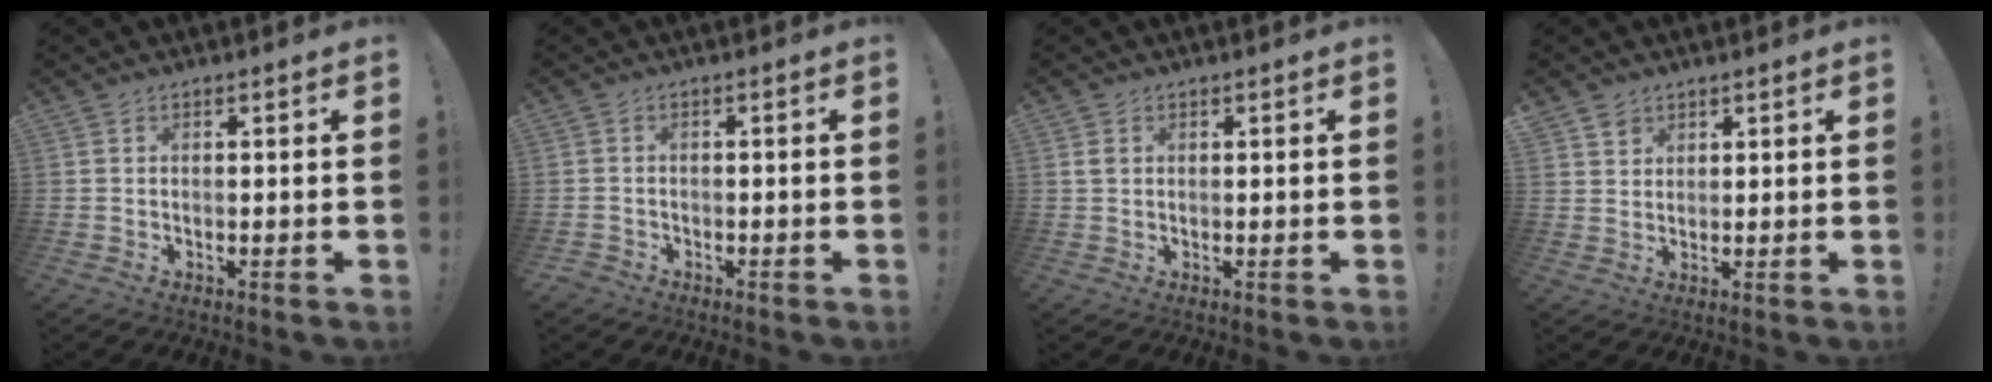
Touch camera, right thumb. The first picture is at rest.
{"total": 1.7, "force": [-1.3, 1.1, 0.3], "torque": [-0.003, 0.005, -0.024]}
{"total": 1.6, "force": [0.6, 1.2, 0.8], "torque": [-0.013, 0.003, 0.010]}
{"total": 3.1, "force": [2.2, 2.2, 0.3], "torque": [-0.005, -0.012, 0.042]}